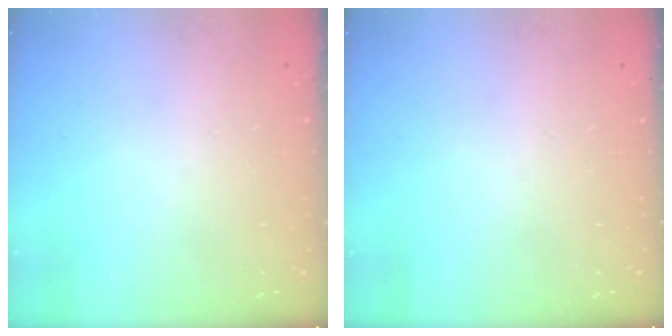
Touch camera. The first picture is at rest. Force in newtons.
{"total": 0.0}